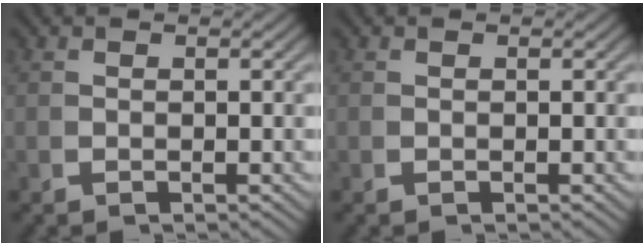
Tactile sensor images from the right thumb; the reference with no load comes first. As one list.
[{"total": 0.0}]